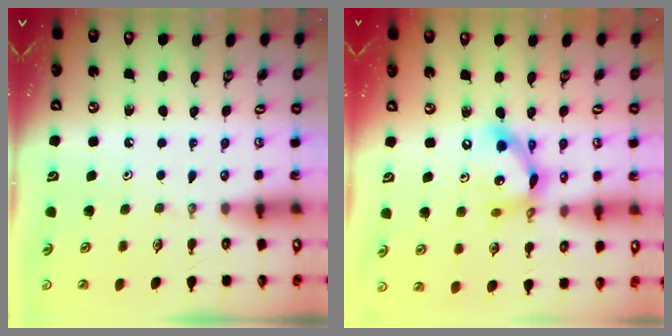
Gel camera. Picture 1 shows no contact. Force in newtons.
{"total": 13.4, "press": 13.4, "slide": 0.8}